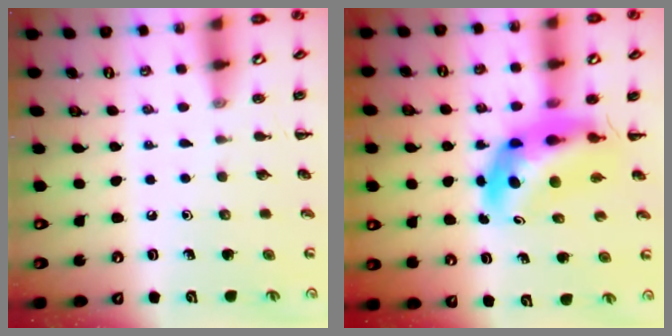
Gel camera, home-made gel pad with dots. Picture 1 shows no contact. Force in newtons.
{"total": 8.8, "press": 8.3, "slide": 3.0}